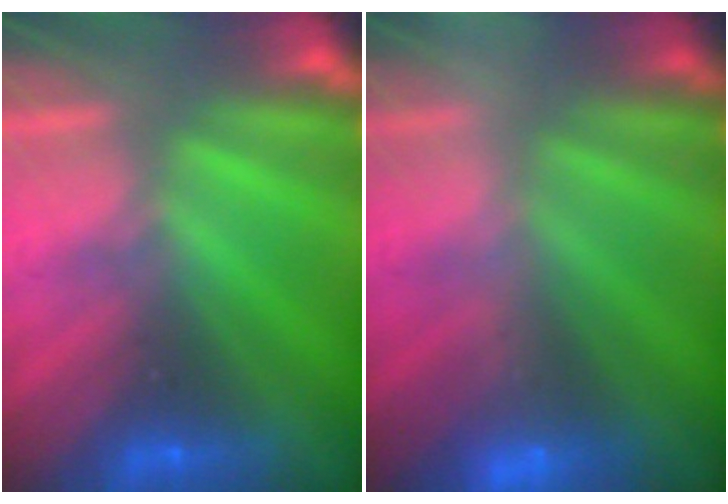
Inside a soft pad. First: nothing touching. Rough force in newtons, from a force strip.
{"total": 2.2}